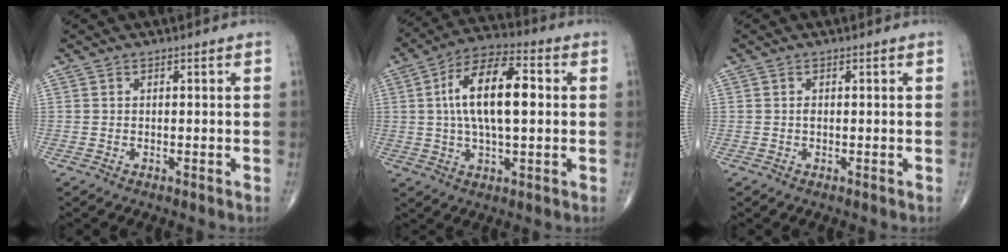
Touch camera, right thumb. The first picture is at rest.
{"total": 15.1, "force": [1.7, 6.5, 13.6], "torque": [-0.241, 0.020, 0.024]}
{"total": 0.5, "force": [-0.1, 0.3, 0.4], "torque": [-0.009, 0.000, -0.002]}